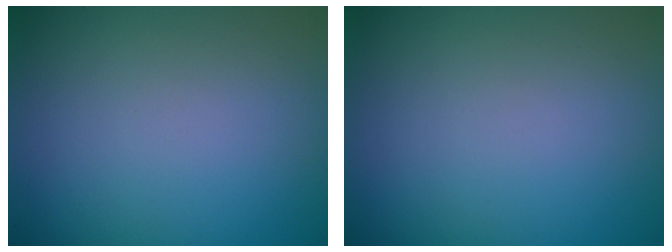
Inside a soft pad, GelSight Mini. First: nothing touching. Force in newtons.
{"total": 0.0}